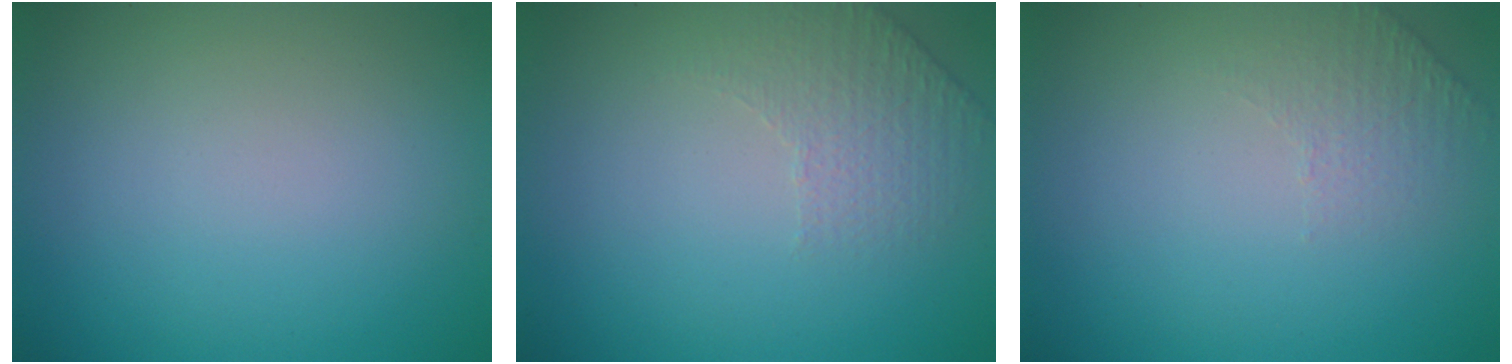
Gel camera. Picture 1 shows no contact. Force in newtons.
{"total": 1.5, "press": 1.0, "slide": 1.1}
{"total": 1.2, "press": 0.7, "slide": 0.9}